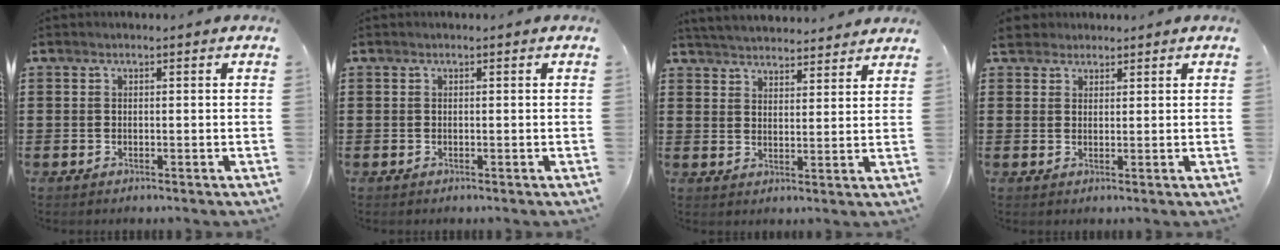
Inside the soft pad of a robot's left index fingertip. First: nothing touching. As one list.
[{"total": 0.0}, {"total": 4.2, "force": [4.1, 0.1, 0.2], "torque": [-0.020, -0.020, 0.075]}, {"total": 2.6, "force": [2.2, 1.4, 0.3], "torque": [-0.017, 0.009, 0.041]}]